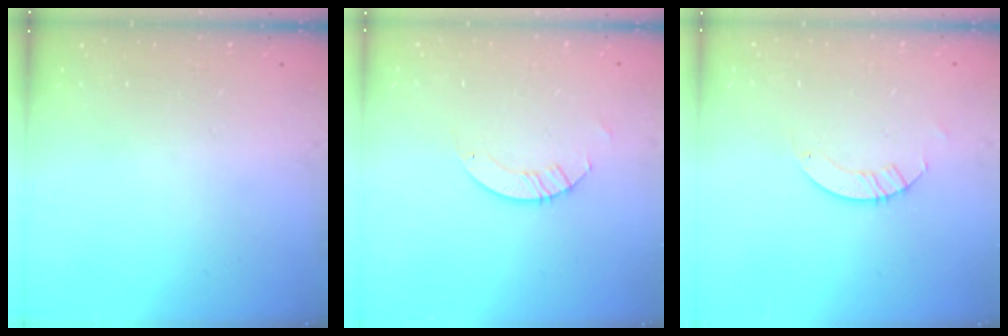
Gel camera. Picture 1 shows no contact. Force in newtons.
{"total": 2.9, "press": 2.9, "slide": 0.3}
{"total": 3.2, "press": 3.2, "slide": 0.3}